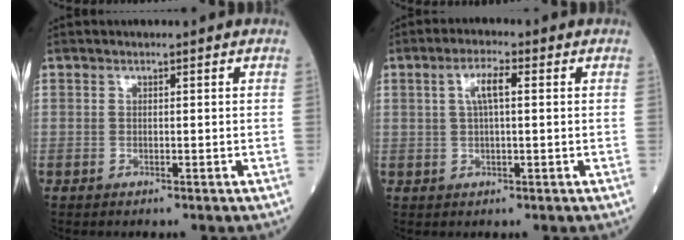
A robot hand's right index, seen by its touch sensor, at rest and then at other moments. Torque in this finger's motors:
{"motor_torque": [0.07, 0.06, 0.08, 0.05]}